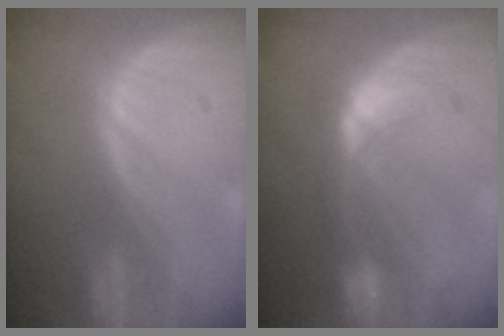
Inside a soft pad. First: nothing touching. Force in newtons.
{"total": 8.2, "press": 7.3, "slide": 3.8}